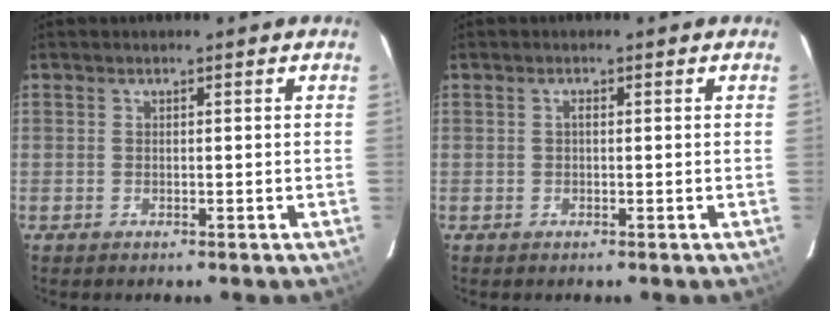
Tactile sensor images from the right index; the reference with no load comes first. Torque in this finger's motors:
{"motor_torque": [0.28, -0.14, 0.10, 0.03]}